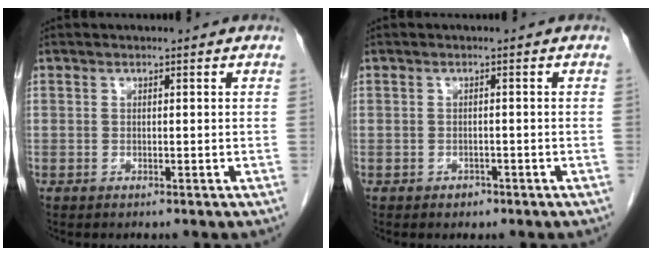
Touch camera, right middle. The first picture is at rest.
{"total": 1.2, "force": [-0.8, 0.8, 0.3], "torque": [-0.007, 0.002, -0.010]}